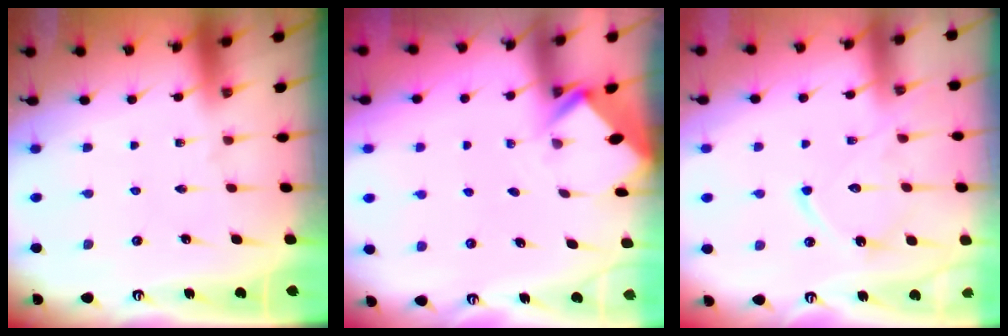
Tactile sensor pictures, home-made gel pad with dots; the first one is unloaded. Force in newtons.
{"total": 2.1, "press": 2.1, "slide": 0.1}
{"total": 12.5, "press": 12.4, "slide": 1.1}